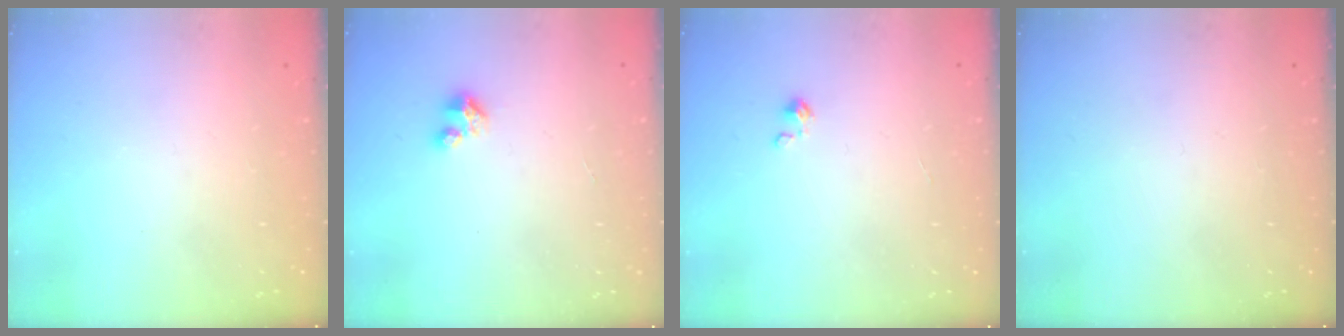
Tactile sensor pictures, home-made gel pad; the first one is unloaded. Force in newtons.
{"total": 2.5, "press": 2.5, "slide": 0.3}
{"total": 0.0}
{"total": 0.0}